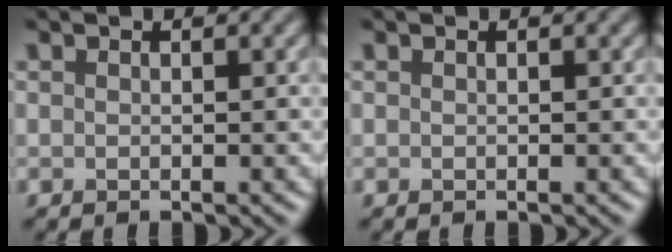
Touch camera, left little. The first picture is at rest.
{"total": 0.0}